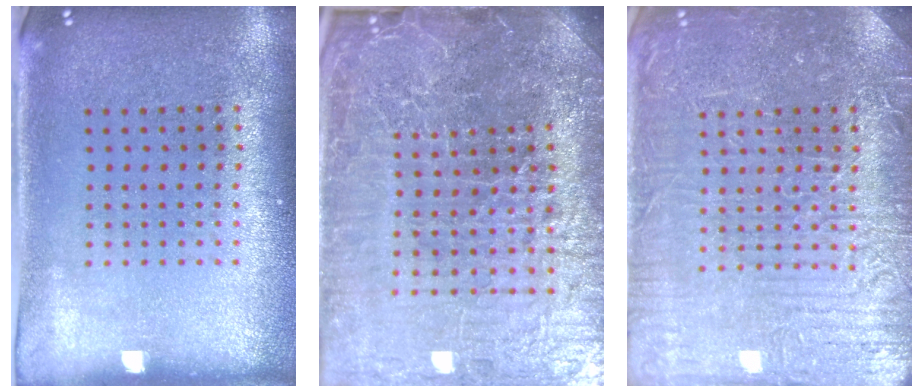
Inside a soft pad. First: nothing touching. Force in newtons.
{"total": 6.9, "press": 6.1, "slide": 3.2}
{"total": 5.0, "press": 5.0, "slide": 0.6}